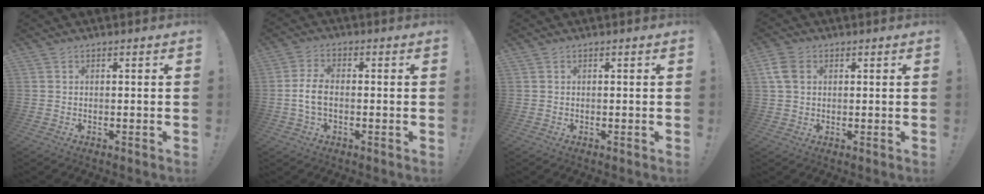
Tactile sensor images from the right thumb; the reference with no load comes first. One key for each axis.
{"total": 6.5, "fx": -1.1, "fy": 3.5, "fz": 5.4, "tx": -0.115, "ty": 0.001, "tz": -0.020}
{"total": 0.0}
{"total": 6.8, "fx": 2.2, "fy": 4.9, "fz": 4.2, "tx": -0.089, "ty": 0.002, "tz": 0.043}